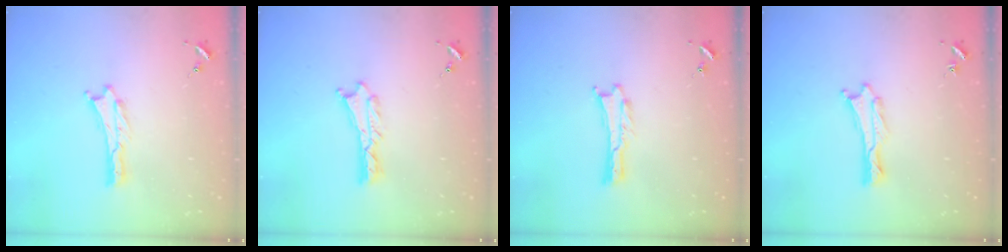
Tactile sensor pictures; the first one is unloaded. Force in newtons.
{"total": 0.7, "press": 0.6, "slide": 0.2}
{"total": 0.0}
{"total": 0.0}